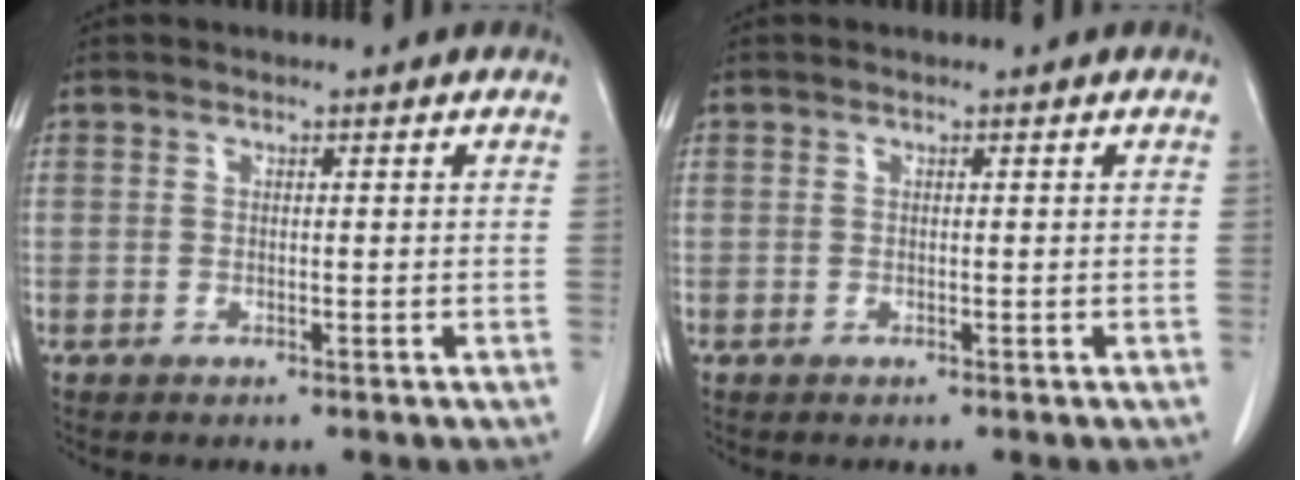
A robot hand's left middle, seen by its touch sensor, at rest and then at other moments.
{"total": 0.0}